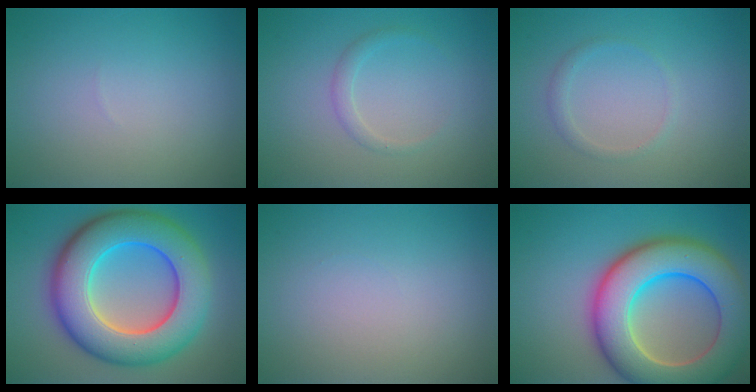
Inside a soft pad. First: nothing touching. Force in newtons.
{"total": 1.2, "press": 1.2, "slide": 0.1}
{"total": 1.1, "press": 1.0, "slide": 0.1}
{"total": 12.3, "press": 12.3, "slide": 0.2}
{"total": 0.0}
{"total": 11.9, "press": 11.9, "slide": 0.9}